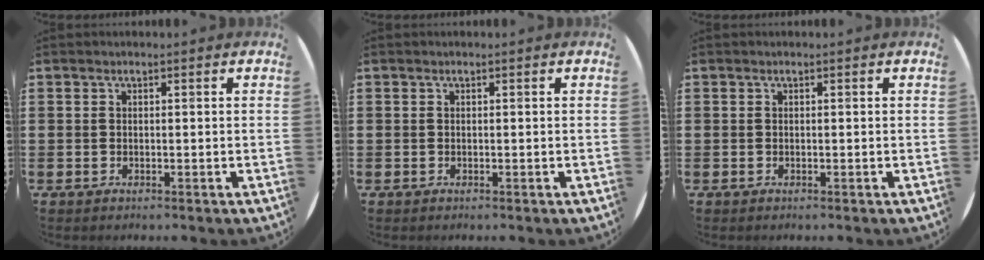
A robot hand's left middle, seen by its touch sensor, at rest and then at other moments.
{"total": 0.0}
{"total": 0.0}